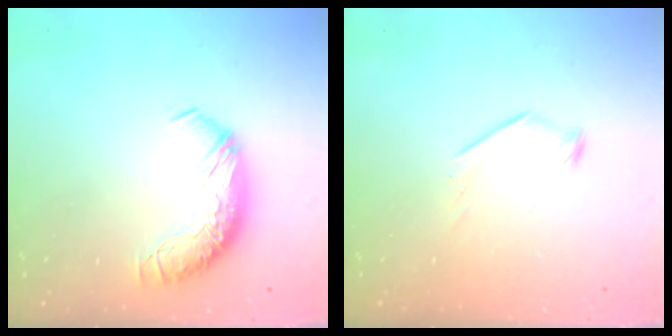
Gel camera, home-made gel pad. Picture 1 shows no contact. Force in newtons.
{"total": 6.5, "press": 6.4, "slide": 0.9}